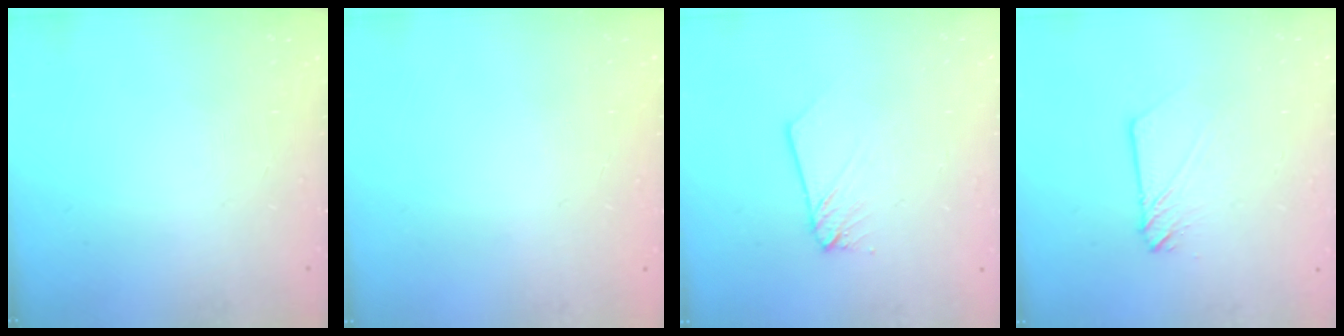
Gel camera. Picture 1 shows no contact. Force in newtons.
{"total": 0.7, "press": 0.3, "slide": 0.7}
{"total": 3.1, "press": 3.0, "slide": 0.3}
{"total": 4.1, "press": 4.1, "slide": 0.4}